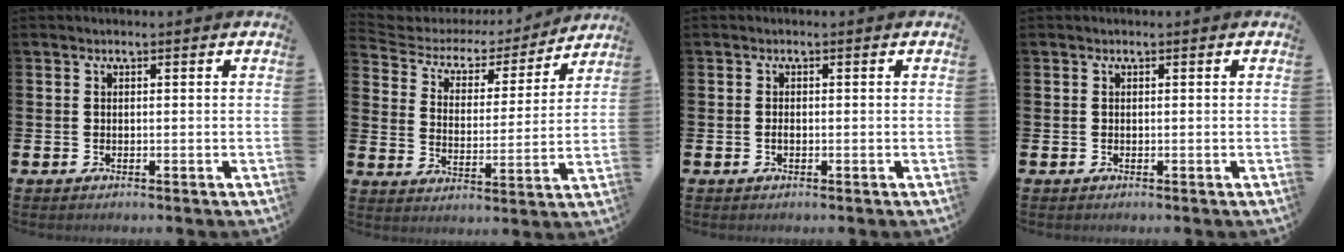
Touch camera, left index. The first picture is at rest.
{"total": 4.8, "force": [3.9, 2.5, 1.0], "torque": [-0.049, -0.027, 0.060]}
{"total": 0.6, "force": [-0.3, 0.3, 0.5], "torque": [-0.018, 0.003, -0.004]}
{"total": 0.0}